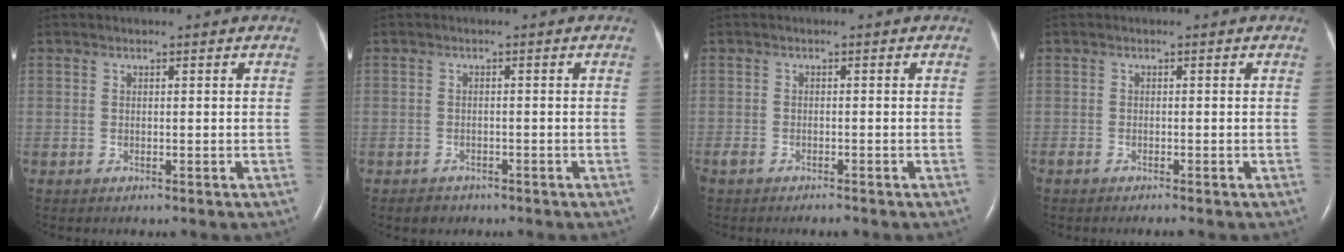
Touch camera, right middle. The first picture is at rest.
{"total": 1.7, "force": [-1.3, 1.2, 0.2], "torque": [-0.008, 0.003, -0.017]}
{"total": 2.7, "force": [-2.1, 0.9, 1.4], "torque": [-0.032, -0.006, -0.034]}
{"total": 1.3, "force": [-1.1, 0.1, 0.7], "torque": [-0.018, -0.005, -0.019]}